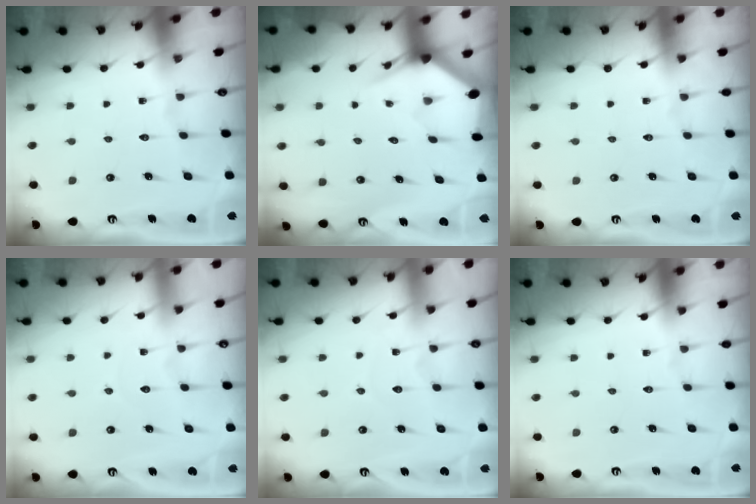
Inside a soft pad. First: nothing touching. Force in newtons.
{"total": 3.0, "press": 3.0, "slide": 0.1}
{"total": 0.0}
{"total": 2.1, "press": 2.1, "slide": 0.2}
{"total": 4.5, "press": 4.5, "slide": 0.5}
{"total": 0.0}